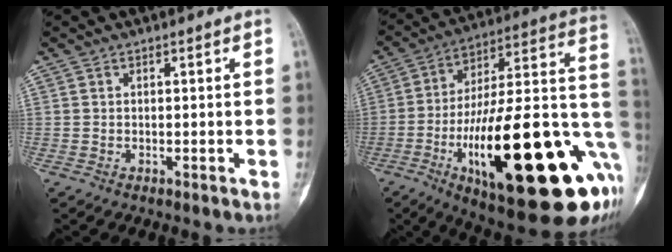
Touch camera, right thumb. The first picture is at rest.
{"total": 36.7, "force": [-11.0, 11.4, 33.1], "torque": [-0.433, 0.023, -0.162]}